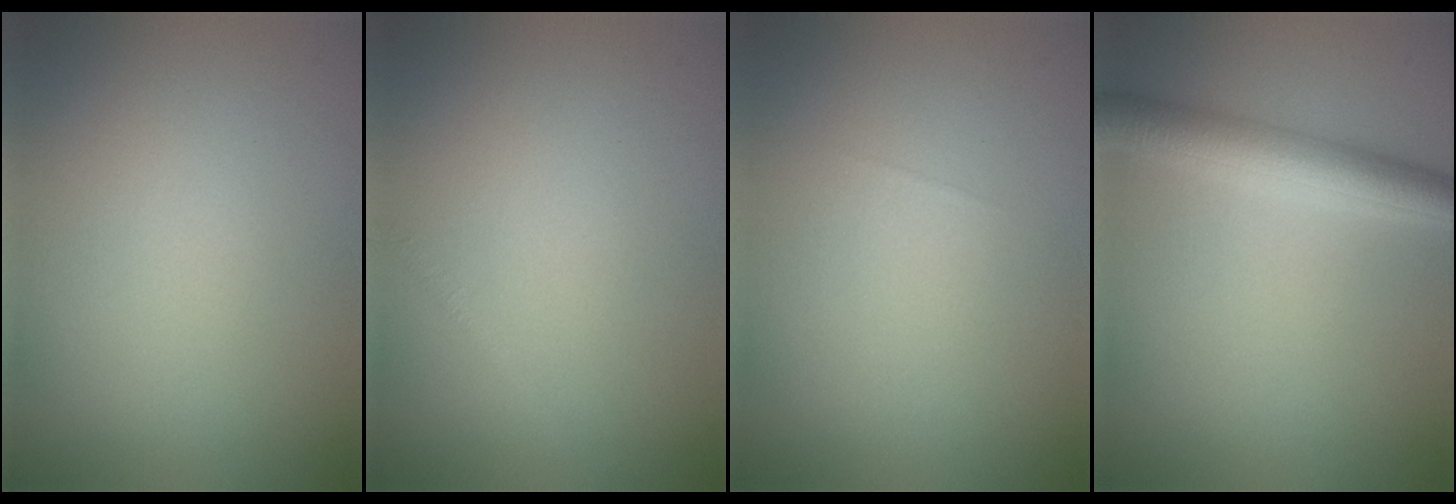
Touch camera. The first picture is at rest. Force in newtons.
{"total": 0.6, "press": 0.6, "slide": 0.0}
{"total": 0.0}
{"total": 4.6, "press": 4.6, "slide": 0.0}